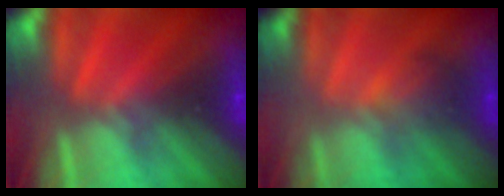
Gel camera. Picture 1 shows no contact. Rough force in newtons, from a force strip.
{"total": 2.0}